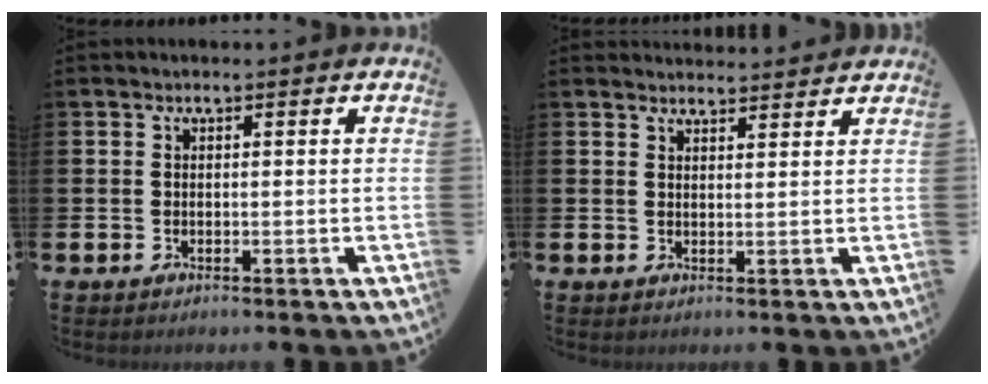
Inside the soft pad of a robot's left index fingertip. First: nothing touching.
{"total": 2.6, "force": [2.6, 0.2, -0.1], "torque": [0.001, -0.016, 0.047]}